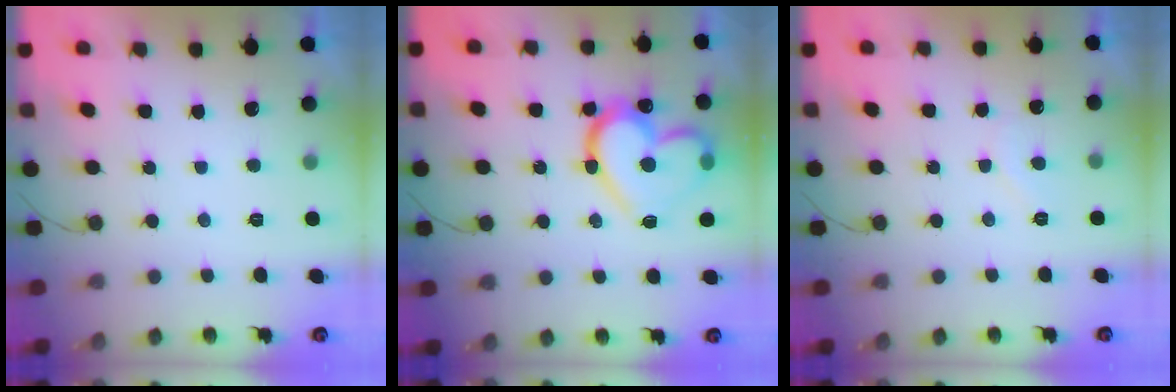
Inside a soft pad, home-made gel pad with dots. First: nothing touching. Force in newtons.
{"total": 19.7, "press": 19.6, "slide": 1.8}
{"total": 4.7, "press": 4.7, "slide": 0.4}